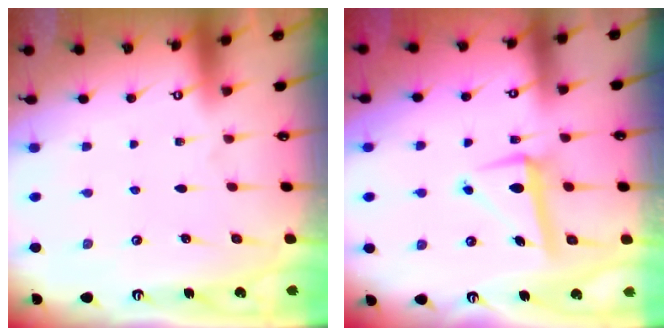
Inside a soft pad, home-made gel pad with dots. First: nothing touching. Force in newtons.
{"total": 7.8, "press": 7.7, "slide": 1.4}